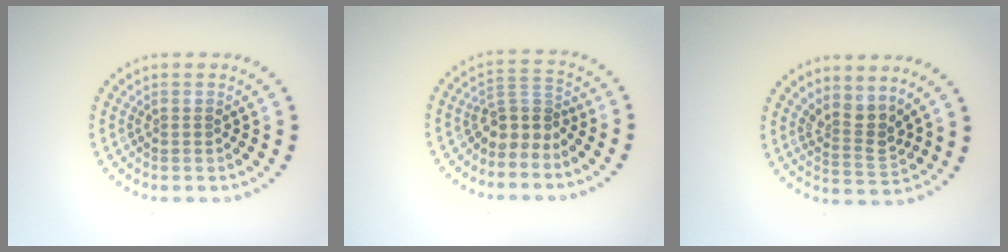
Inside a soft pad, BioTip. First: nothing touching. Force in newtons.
{"total": 2.9, "press": 1.9, "slide": 2.1}
{"total": 2.7, "press": 2.0, "slide": 1.9}